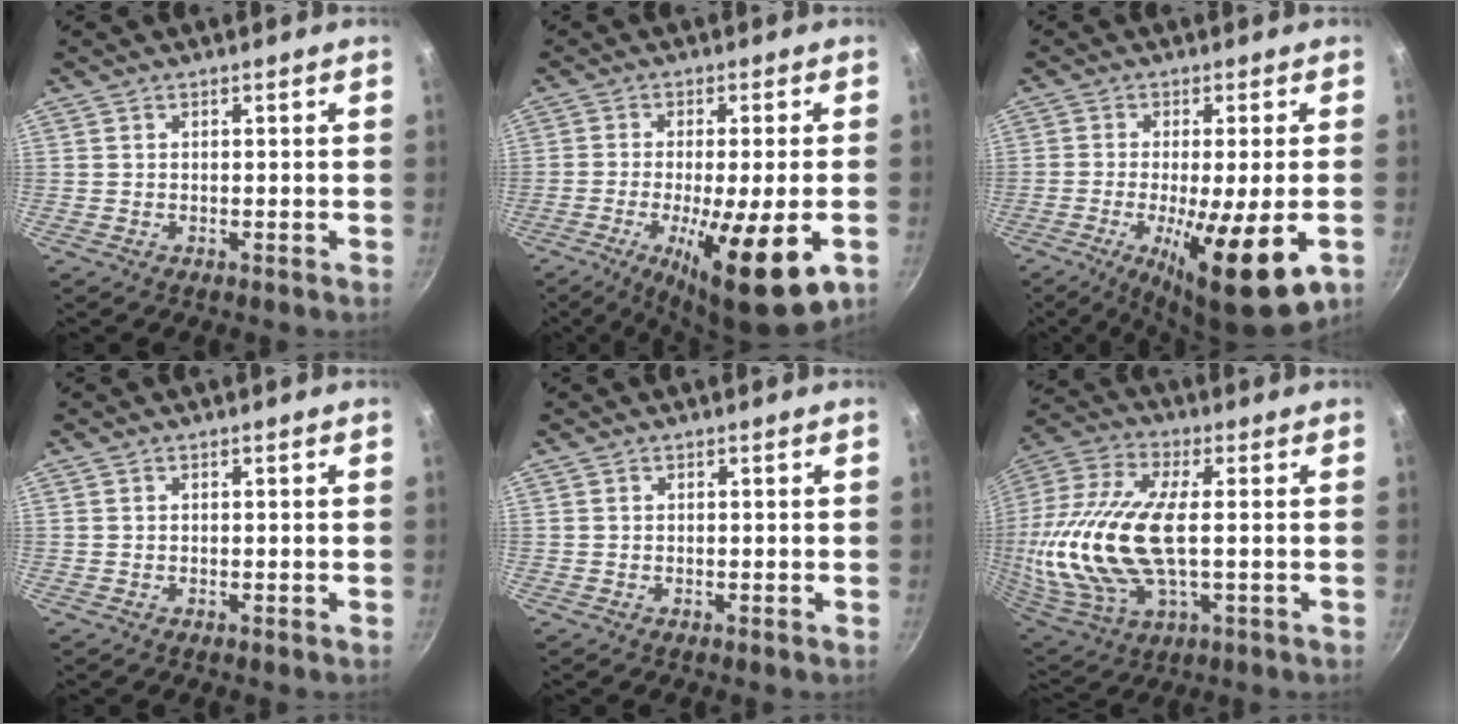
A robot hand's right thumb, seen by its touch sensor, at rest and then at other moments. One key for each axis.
{"total": 15.8, "fx": -5.5, "fy": 3.3, "fz": 14.5, "tx": -0.229, "ty": -0.007, "tz": -0.083}
{"total": 14.9, "fx": -4.8, "fy": 2.9, "fz": 13.9, "tx": -0.225, "ty": -0.012, "tz": -0.072}
{"total": 0.0}
{"total": 0.0}
{"total": 23.6, "fx": -0.1, "fy": 11.2, "fz": 20.7, "tx": -0.457, "ty": 0.001, "tz": -0.004}